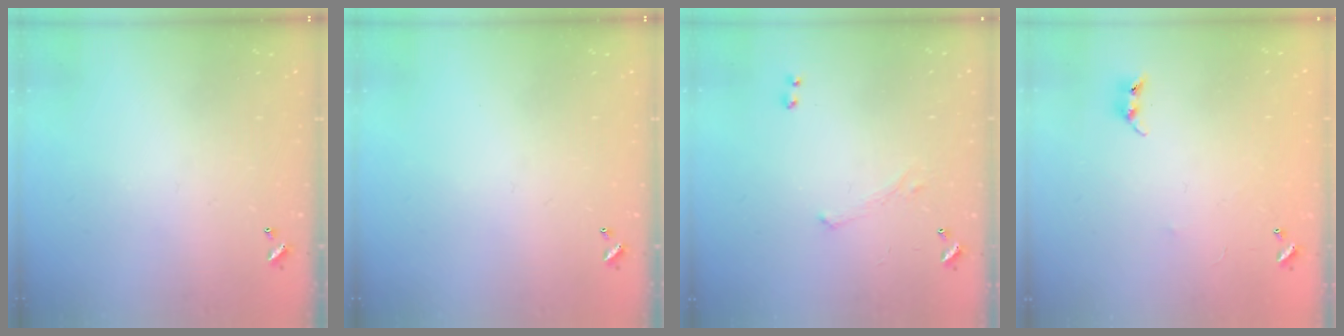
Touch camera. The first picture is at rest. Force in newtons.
{"total": 0.0}
{"total": 1.6, "press": 1.5, "slide": 0.6}
{"total": 6.5, "press": 6.5, "slide": 0.4}